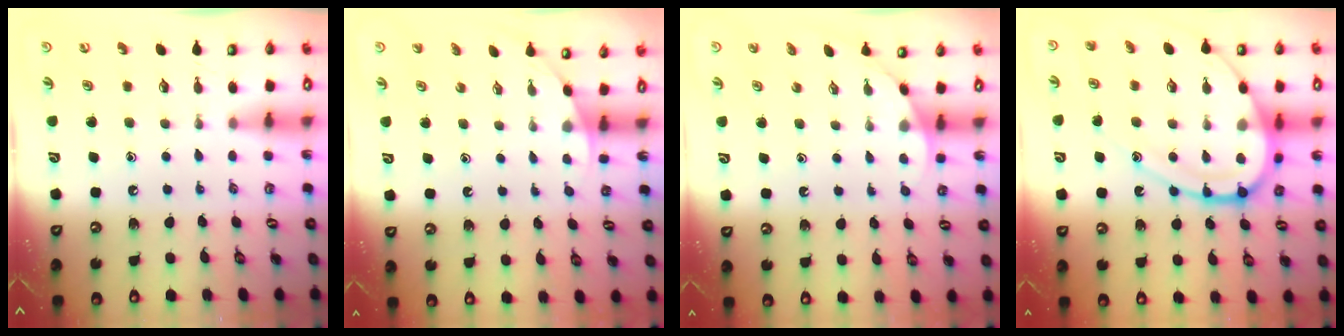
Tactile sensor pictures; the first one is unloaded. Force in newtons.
{"total": 2.6, "press": 2.6, "slide": 0.1}
{"total": 2.0, "press": 2.0, "slide": 0.0}
{"total": 17.3, "press": 17.2, "slide": 1.7}